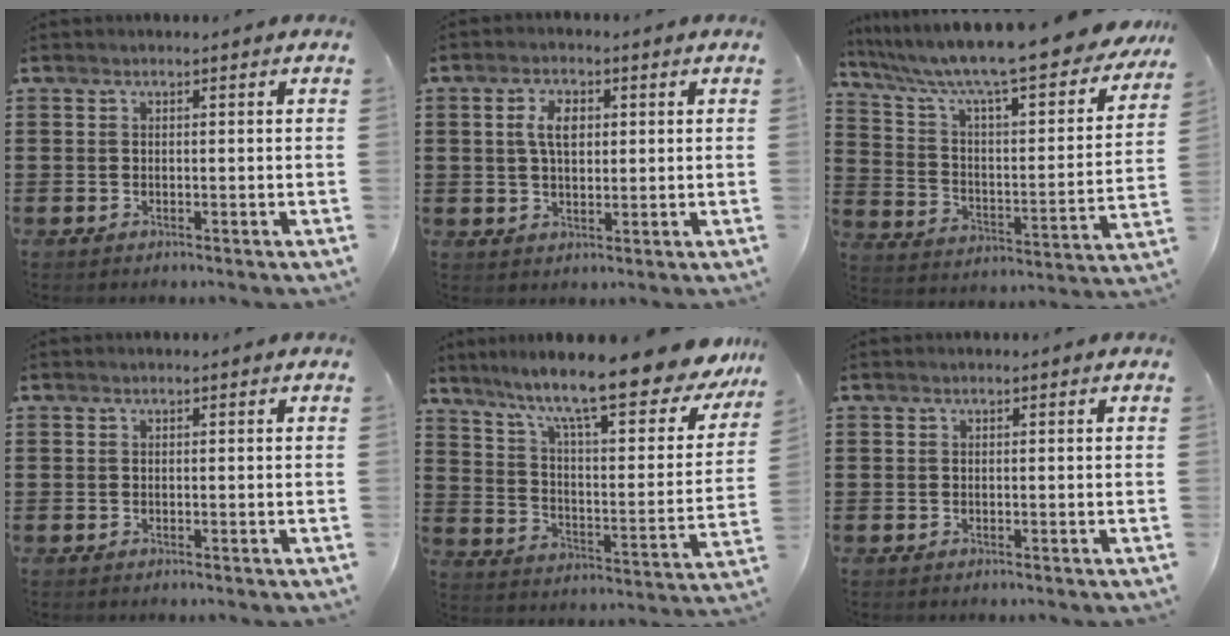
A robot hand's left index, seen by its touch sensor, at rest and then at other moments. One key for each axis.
{"total": 4.8, "fx": 1.3, "fy": 2.5, "fz": 3.9, "tx": -0.075, "ty": 0.010, "tz": 0.018}
{"total": 10.0, "fx": 8.4, "fy": 0.3, "fz": 5.4, "tx": -0.137, "ty": -0.065, "tz": 0.137}
{"total": 0.0}
{"total": 13.9, "fx": 10.9, "fy": 1.0, "fz": 8.5, "tx": -0.176, "ty": -0.074, "tz": 0.179}
{"total": 0.0}